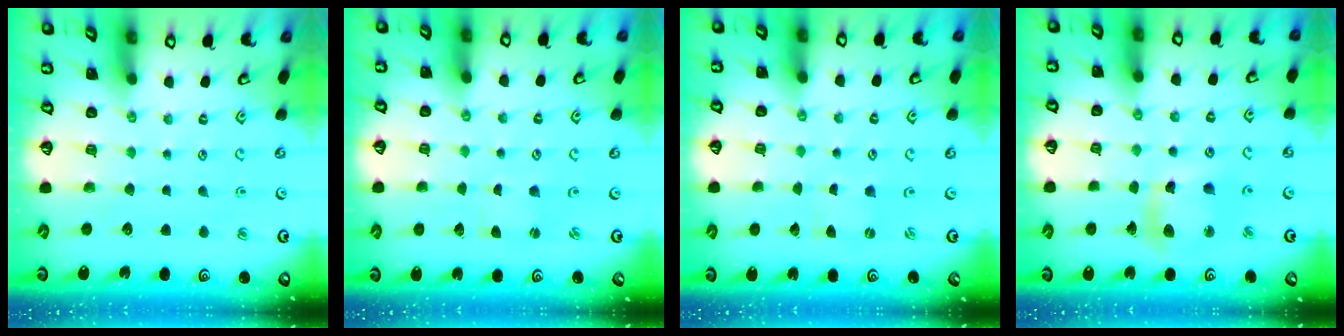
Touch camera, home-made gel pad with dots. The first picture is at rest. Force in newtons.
{"total": 0.5, "press": 0.5, "slide": 0.1}
{"total": 0.0}
{"total": 10.7, "press": 10.6, "slide": 1.3}